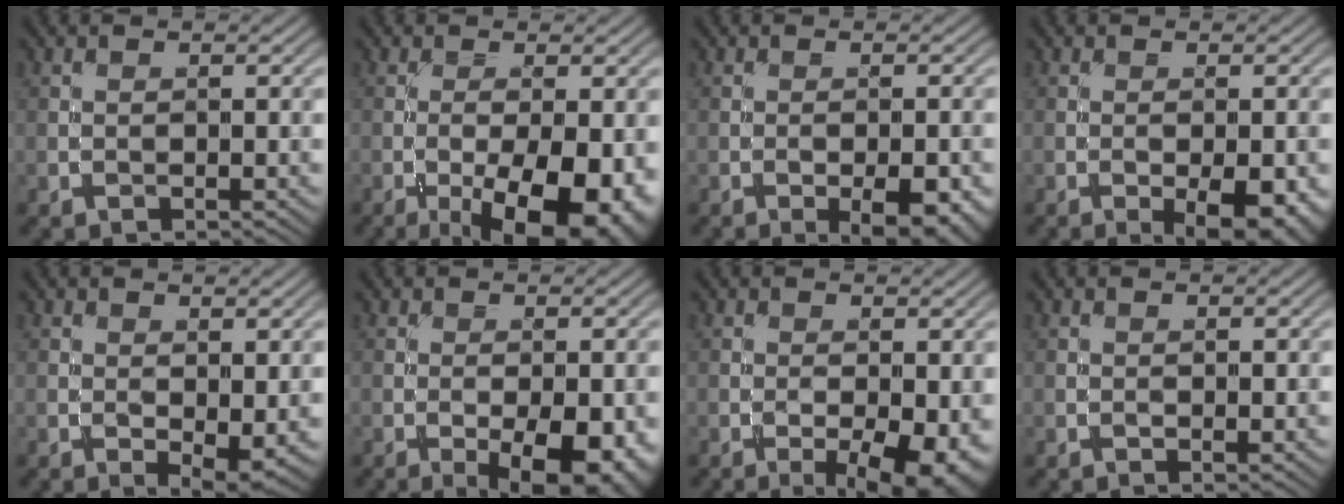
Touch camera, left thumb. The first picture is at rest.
{"total": 12.5, "force": [-4.9, 4.7, 10.5], "torque": [-0.150, -0.011, -0.064]}
{"total": 6.7, "force": [-2.8, 2.6, 5.5], "torque": [-0.074, 0.004, -0.028]}
{"total": 7.3, "force": [-2.8, 3.0, 6.1], "torque": [-0.083, 0.001, -0.025]}
{"total": 3.2, "force": [-0.3, 1.5, 2.8], "torque": [-0.045, -0.010, 0.001]}
{"total": 9.1, "force": [-3.2, 3.5, 7.7], "torque": [-0.109, -0.010, -0.035]}
{"total": 7.0, "force": [-2.3, 2.6, 6.0], "torque": [-0.091, -0.015, -0.024]}
{"total": 0.8, "force": [0.0, 0.3, 0.8], "torque": [-0.011, 0.000, -0.001]}